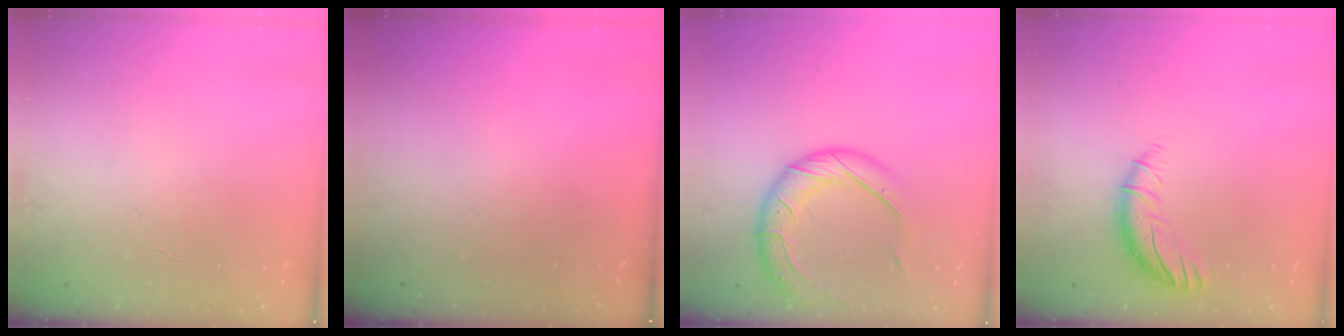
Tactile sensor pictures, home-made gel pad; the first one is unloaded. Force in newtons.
{"total": 0.0}
{"total": 17.6, "press": 17.4, "slide": 2.5}
{"total": 9.6, "press": 9.5, "slide": 1.1}